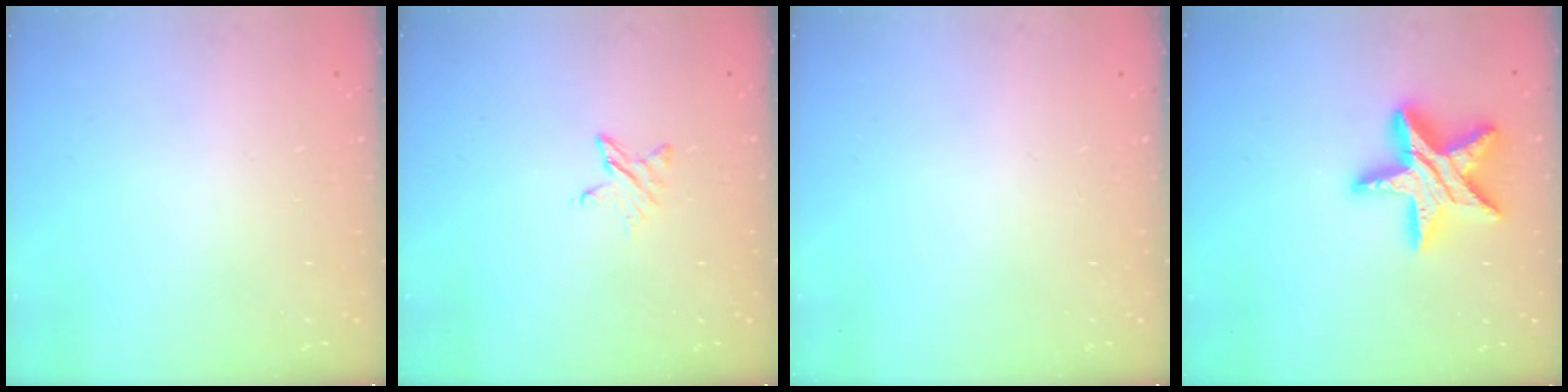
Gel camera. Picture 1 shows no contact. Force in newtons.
{"total": 3.9, "press": 3.9, "slide": 0.3}
{"total": 0.0}
{"total": 17.2, "press": 17.2, "slide": 1.1}